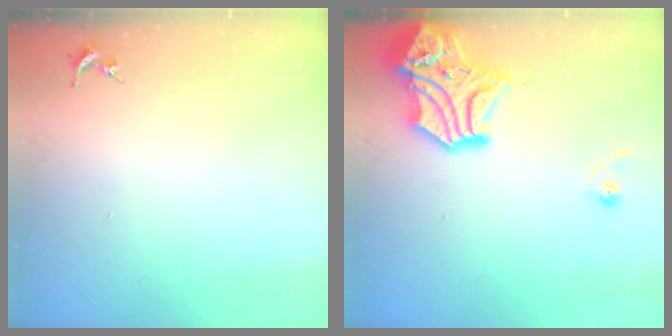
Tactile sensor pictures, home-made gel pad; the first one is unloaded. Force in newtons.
{"total": 15.8, "press": 15.6, "slide": 2.4}